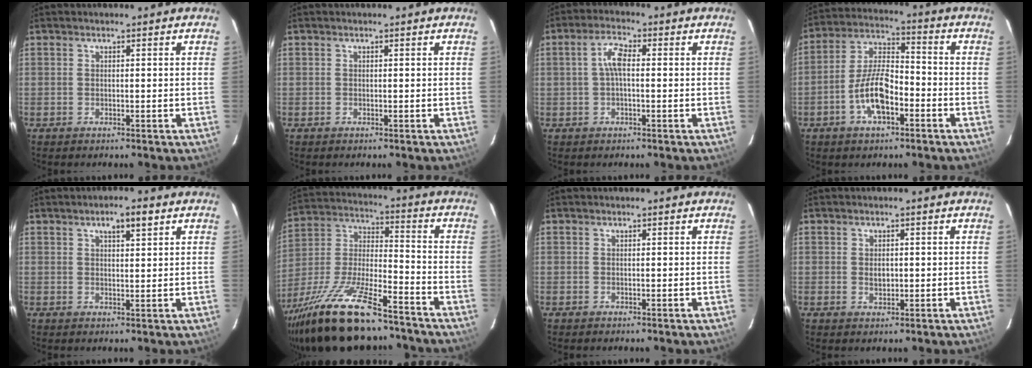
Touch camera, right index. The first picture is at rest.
{"total": 0.0}
{"total": 4.0, "force": [0.0, 1.5, 3.7], "torque": [-0.076, 0.012, 0.000]}
{"total": 10.2, "force": [-4.3, 4.2, 8.3], "torque": [-0.171, 0.013, -0.078]}
{"total": 3.9, "force": [2.2, 1.1, 3.0], "torque": [-0.047, 0.009, 0.036]}
{"total": 23.1, "force": [-17.1, 6.0, 14.4], "torque": [-0.290, -0.029, -0.291]}
{"total": 0.0}
{"total": 1.8, "force": [0.2, 1.2, 1.3], "torque": [-0.020, 0.002, 0.004]}